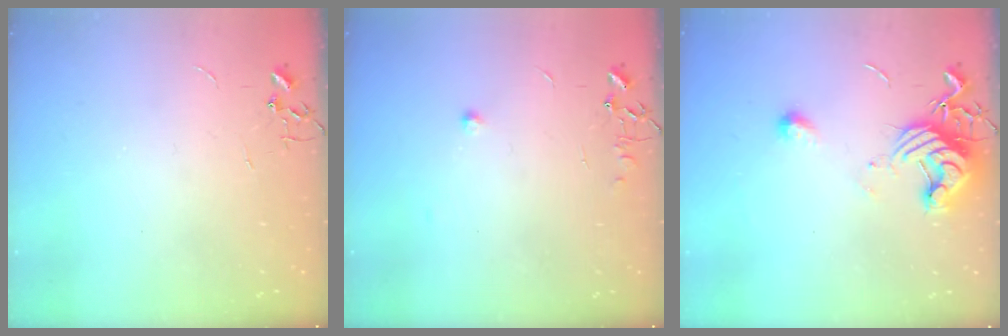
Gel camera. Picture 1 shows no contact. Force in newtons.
{"total": 5.7, "press": 5.7, "slide": 0.7}
{"total": 12.7, "press": 12.7, "slide": 0.5}